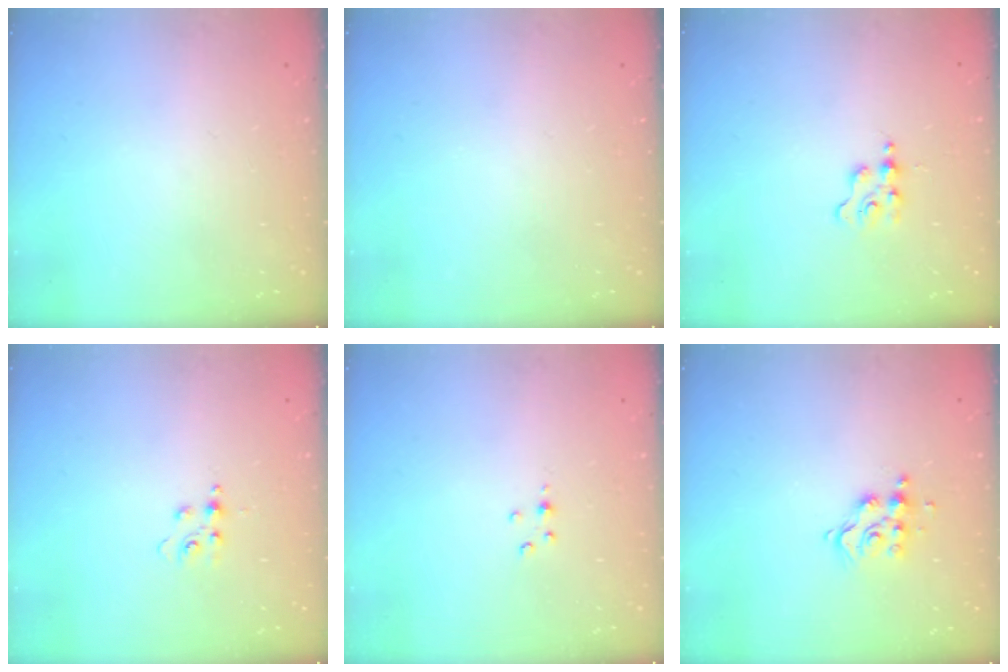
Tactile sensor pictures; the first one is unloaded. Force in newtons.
{"total": 0.0}
{"total": 1.3, "press": 1.3, "slide": 0.2}
{"total": 4.8, "press": 4.7, "slide": 1.1}
{"total": 2.0, "press": 2.0, "slide": 0.3}
{"total": 9.8, "press": 9.8, "slide": 0.8}